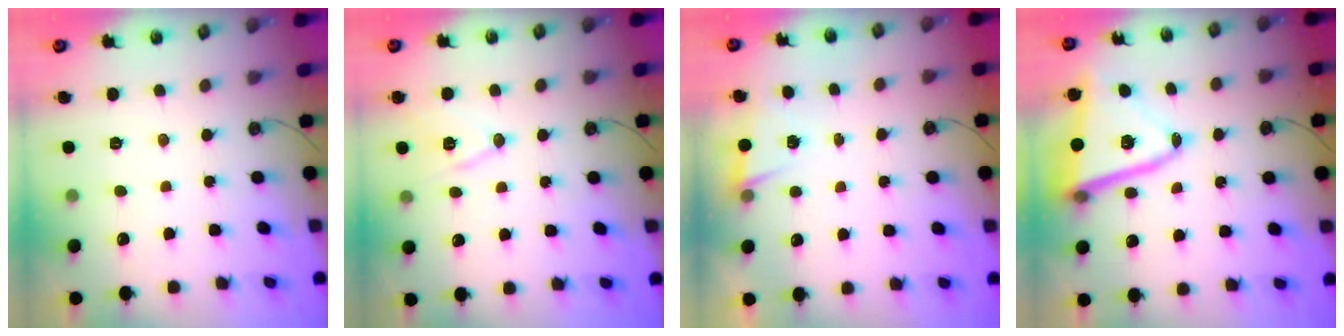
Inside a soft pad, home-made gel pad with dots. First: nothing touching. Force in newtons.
{"total": 10.4, "press": 9.8, "slide": 3.5}
{"total": 1.3, "press": 0.7, "slide": 1.1}
{"total": 14.6, "press": 14.4, "slide": 2.3}